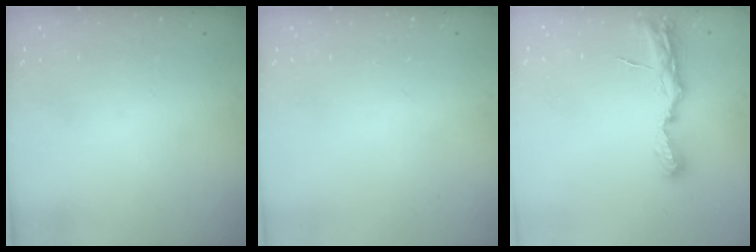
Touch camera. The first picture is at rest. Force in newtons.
{"total": 0.0}
{"total": 7.7, "press": 7.7, "slide": 0.8}